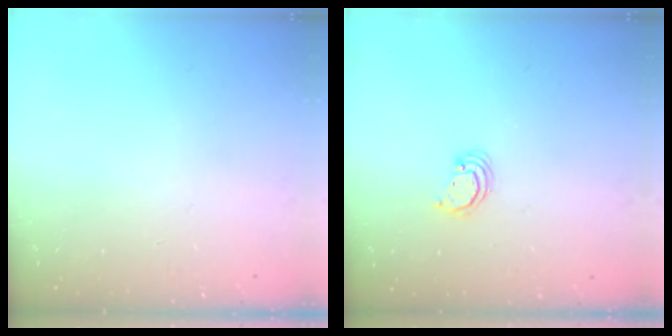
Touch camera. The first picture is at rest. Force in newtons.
{"total": 2.3, "press": 2.3, "slide": 0.3}